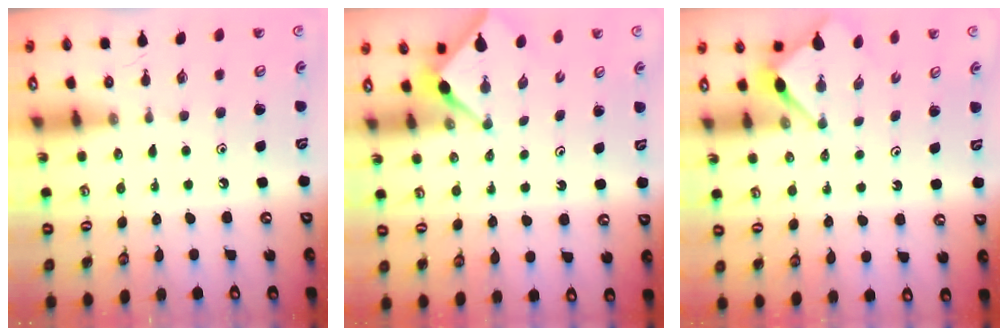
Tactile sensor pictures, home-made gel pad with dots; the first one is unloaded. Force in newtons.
{"total": 2.9, "press": 2.9, "slide": 0.4}
{"total": 3.4, "press": 3.4, "slide": 0.3}